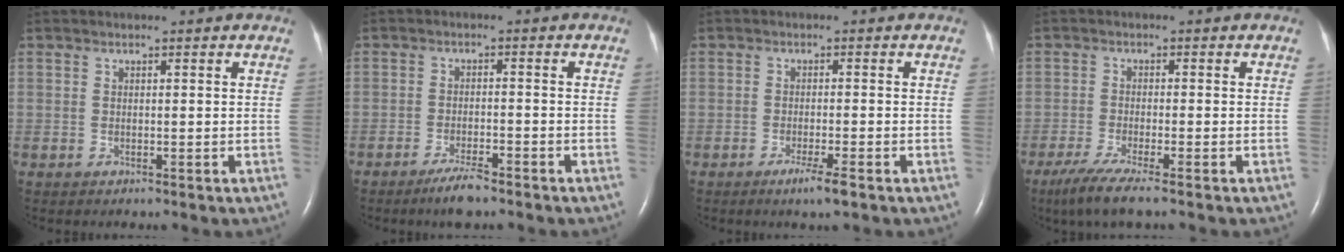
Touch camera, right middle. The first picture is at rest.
{"total": 4.1, "force": [-3.2, 0.6, 2.5], "torque": [-0.054, -0.005, -0.058]}
{"total": 3.3, "force": [-2.0, -0.7, 2.5], "torque": [-0.050, -0.010, -0.035]}
{"total": 5.9, "force": [-4.1, 0.1, 4.2], "torque": [-0.080, -0.017, -0.075]}